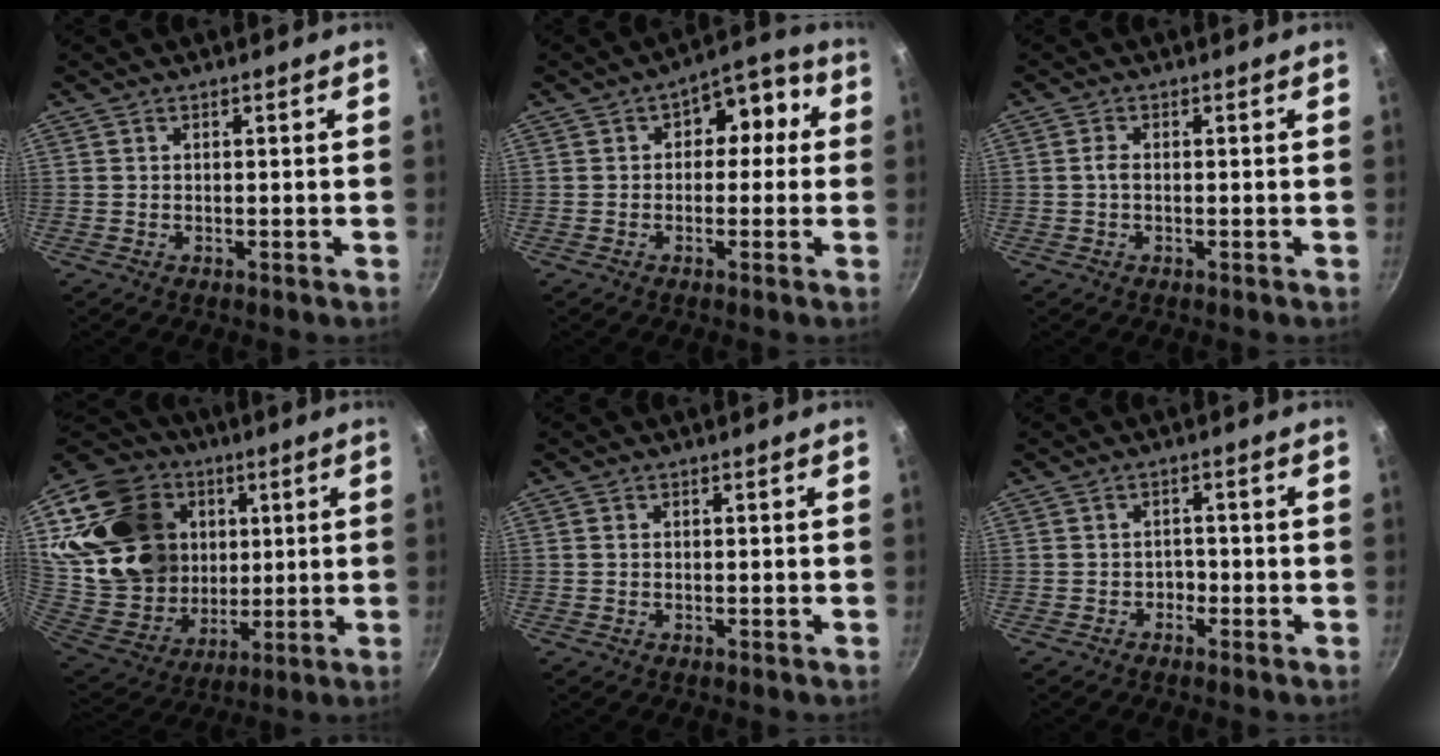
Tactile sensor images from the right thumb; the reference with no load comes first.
{"total": 8.3, "force": [1.1, 5.9, 5.7], "torque": [-0.022, 0.029, 0.001]}
{"total": 1.4, "force": [0.0, 0.8, 1.2], "torque": [-0.026, 0.004, -0.003]}
{"total": 27.3, "force": [8.4, 21.7, 14.2], "torque": [-0.248, -0.009, 0.173]}
{"total": 0.6, "force": [0.2, 0.4, 0.4], "torque": [-0.008, 0.001, 0.003]}
{"total": 1.4, "force": [-0.9, 1.0, 0.4], "torque": [0.009, 0.013, -0.013]}